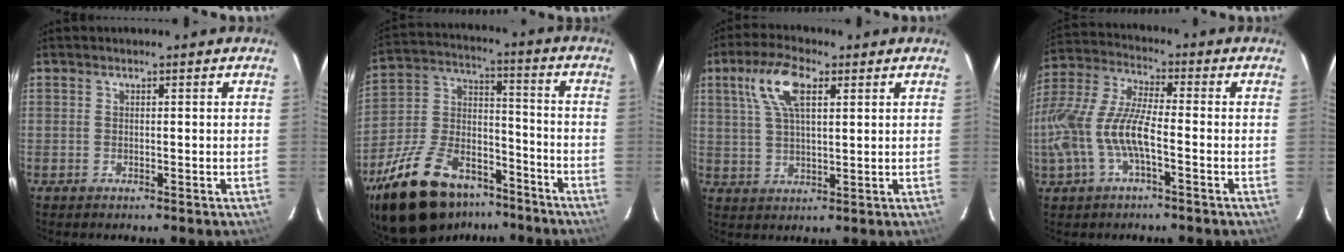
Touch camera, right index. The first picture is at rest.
{"total": 23.8, "force": [-16.3, 11.9, 12.7], "torque": [-0.269, 0.016, -0.260]}
{"total": 9.3, "force": [3.9, 3.6, 7.6], "torque": [-0.153, 0.019, 0.074]}
{"total": 14.6, "force": [-4.1, 4.9, 13.1], "torque": [-0.281, 0.000, -0.080]}